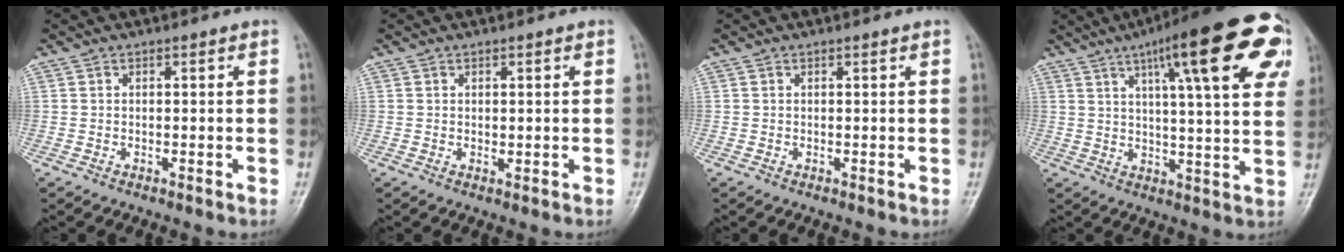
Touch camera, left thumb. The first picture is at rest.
{"total": 0.9, "force": [0.4, 0.5, 0.7], "torque": [-0.009, -0.004, 0.009]}
{"total": 0.0}
{"total": 23.9, "force": [10.5, 5.3, 20.7], "torque": [-0.272, -0.002, 0.141]}